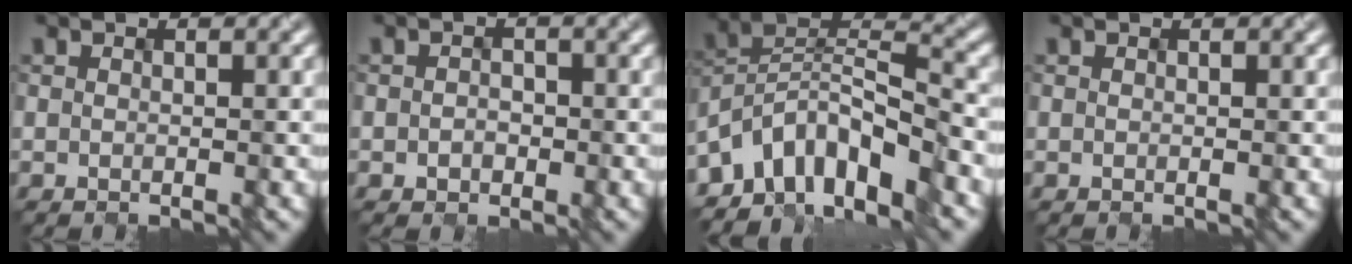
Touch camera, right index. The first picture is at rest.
{"total": 1.5, "force": [-0.4, 1.2, 0.7], "torque": [-0.010, 0.000, -0.007]}
{"total": 7.1, "force": [-5.5, 2.7, 3.6], "torque": [-0.041, 0.004, -0.115]}
{"total": 0.0}